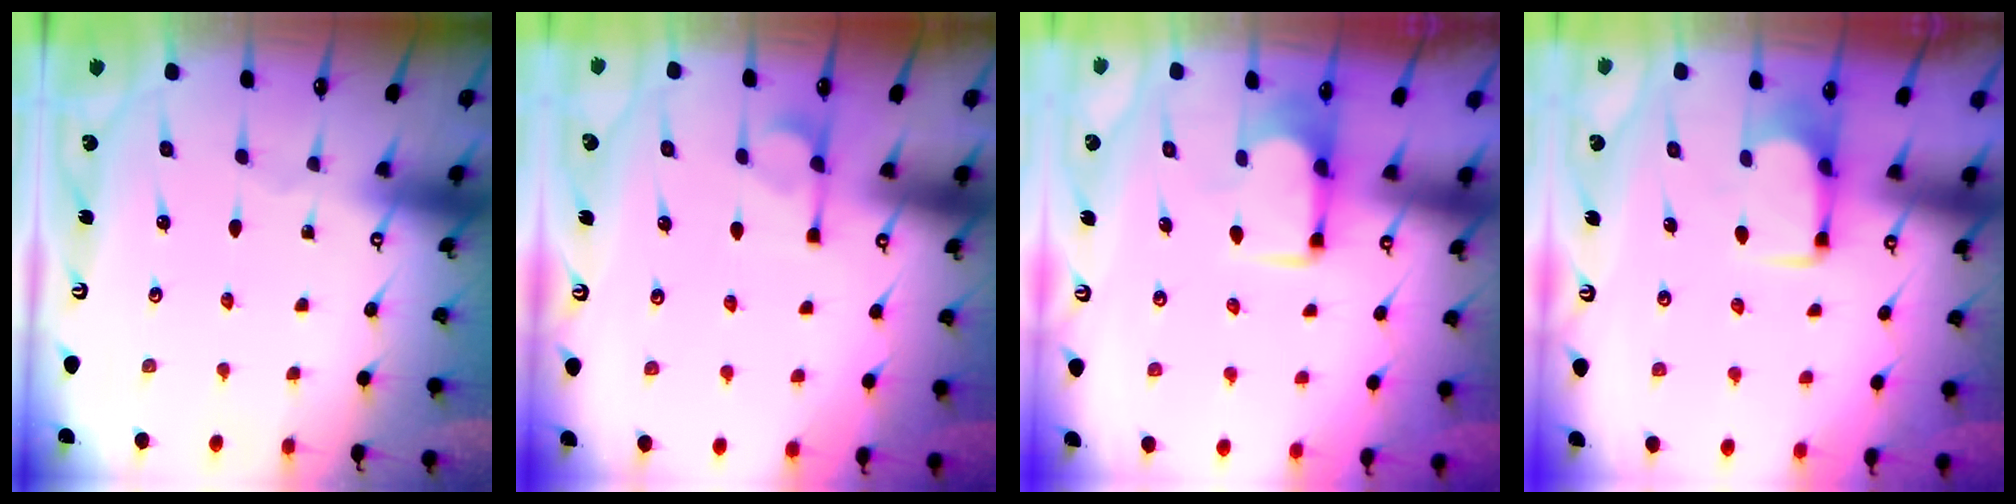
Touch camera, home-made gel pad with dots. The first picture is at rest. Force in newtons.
{"total": 1.2, "press": 0.3, "slide": 1.1}
{"total": 1.8, "press": 1.6, "slide": 0.8}
{"total": 2.8, "press": 2.8, "slide": 0.5}